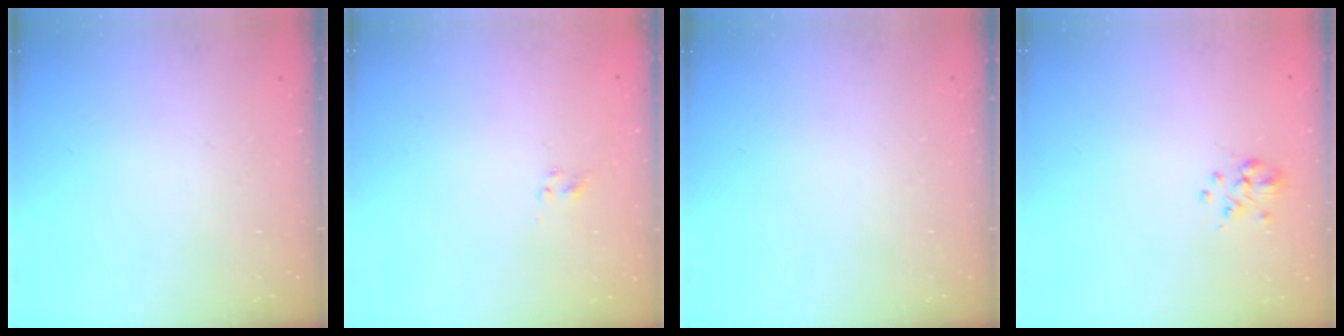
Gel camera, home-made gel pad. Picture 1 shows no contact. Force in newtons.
{"total": 1.9, "press": 1.7, "slide": 0.9}
{"total": 0.0}
{"total": 2.7, "press": 2.5, "slide": 1.1}